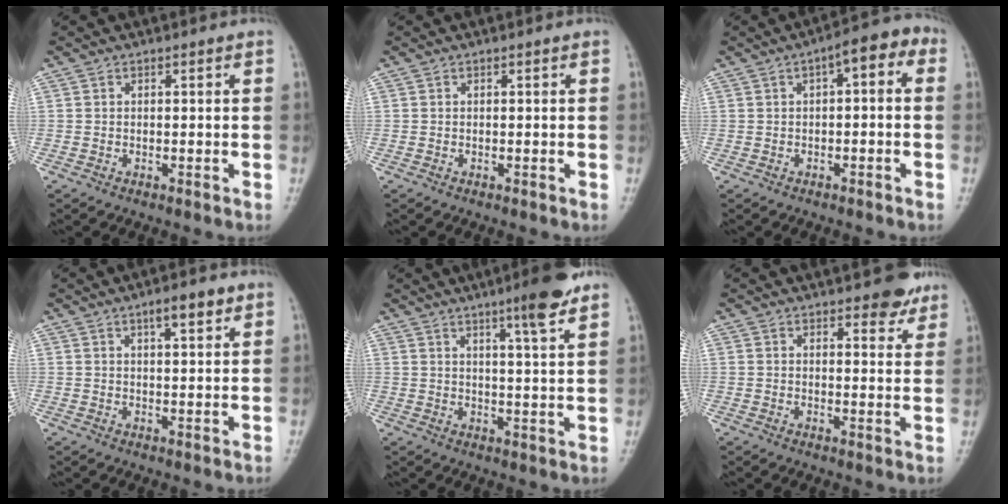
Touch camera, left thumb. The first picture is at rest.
{"total": 0.0}
{"total": 6.2, "force": [1.0, 2.8, 5.4], "torque": [-0.050, 0.031, -0.001]}
{"total": 4.5, "force": [2.5, 1.2, 3.5], "torque": [-0.046, -0.008, 0.038]}
{"total": 8.5, "force": [5.5, 0.4, 6.4], "torque": [-0.088, -0.031, 0.077]}
{"total": 5.4, "force": [3.9, 2.0, 3.0], "torque": [-0.011, -0.022, 0.049]}